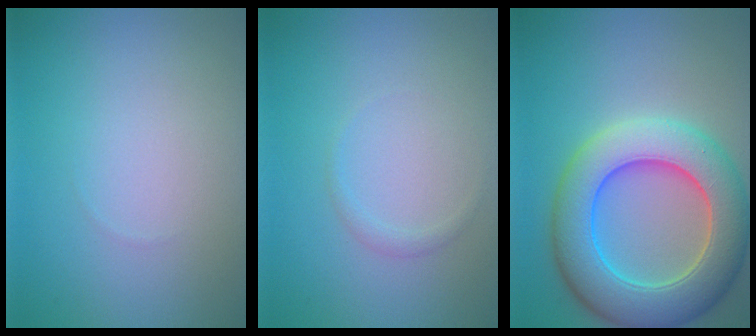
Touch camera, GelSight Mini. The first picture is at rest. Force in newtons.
{"total": 0.7, "press": 0.7, "slide": 0.0}
{"total": 9.4, "press": 9.4, "slide": 0.5}